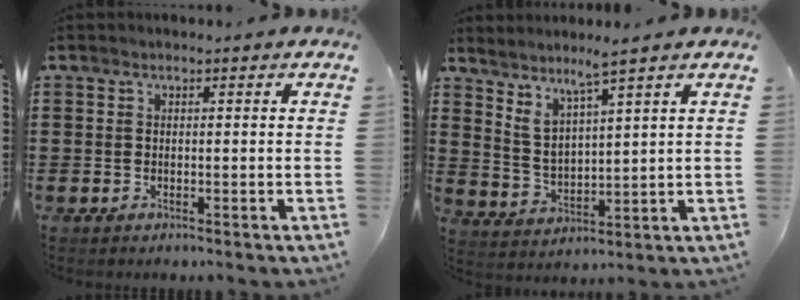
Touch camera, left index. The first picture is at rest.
{"total": 4.2, "force": [3.5, 0.0, 2.4], "torque": [-0.060, -0.018, 0.058]}